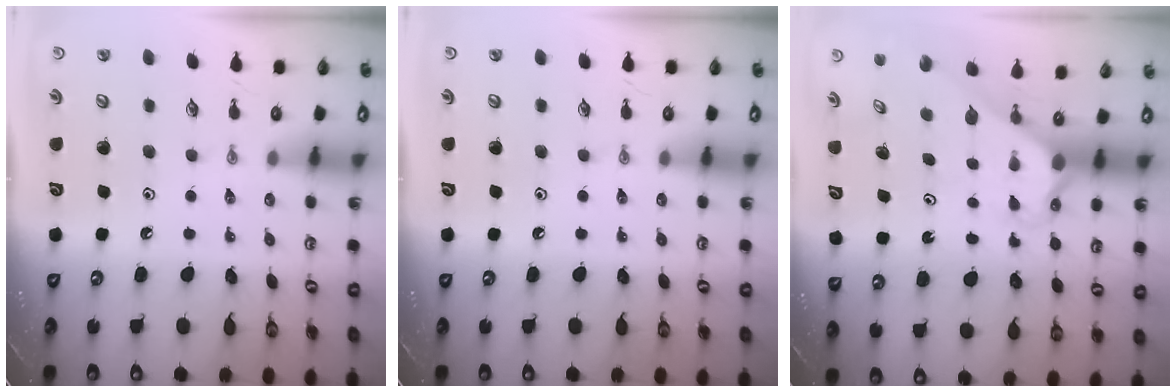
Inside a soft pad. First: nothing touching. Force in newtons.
{"total": 0.0}
{"total": 2.6, "press": 2.6, "slide": 0.1}